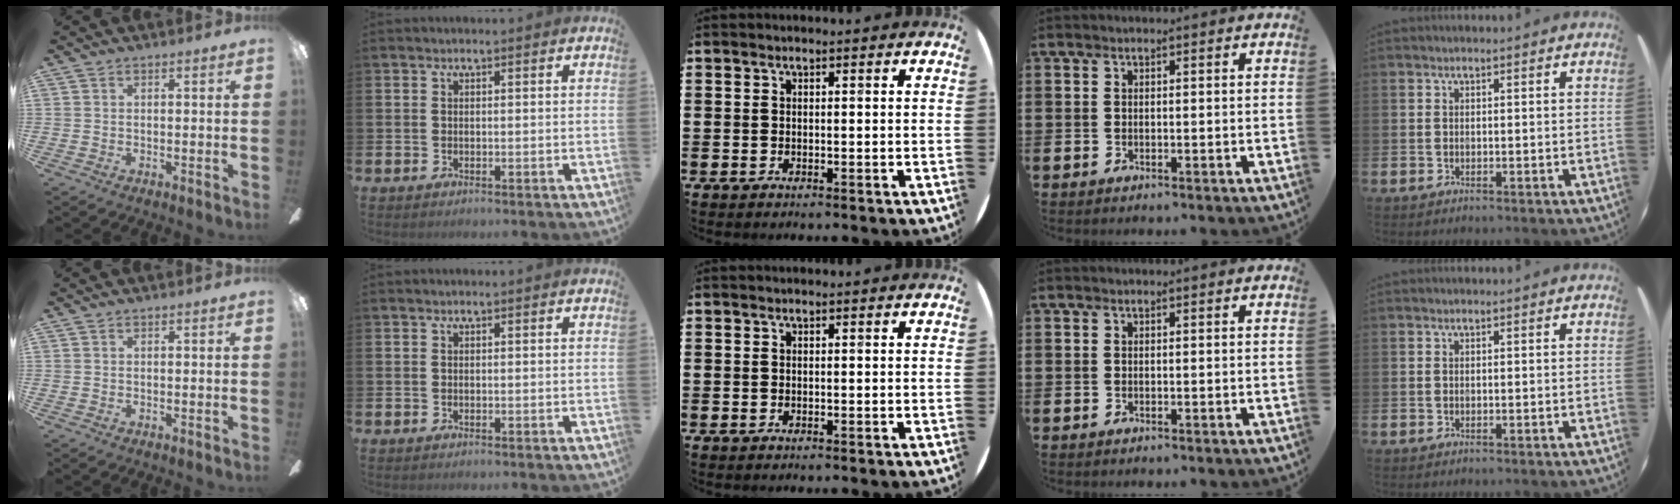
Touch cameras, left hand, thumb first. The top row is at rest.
{}